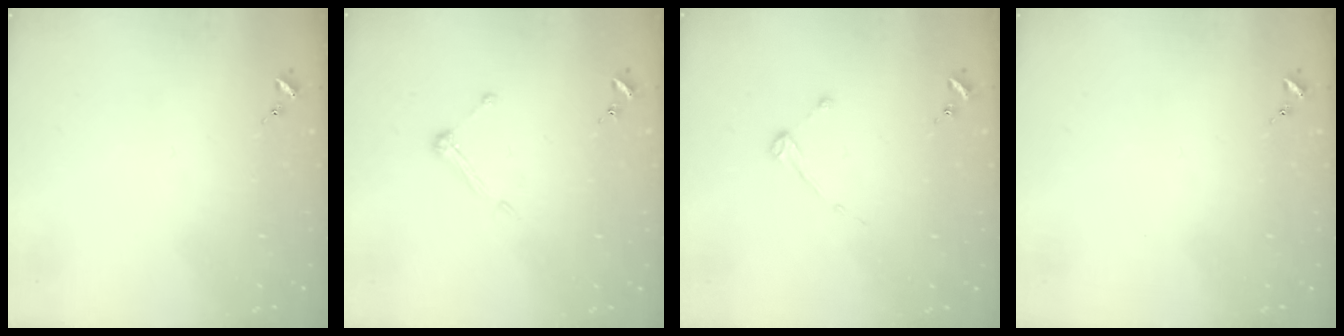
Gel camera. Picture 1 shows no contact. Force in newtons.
{"total": 5.7, "press": 5.7, "slide": 0.4}
{"total": 2.6, "press": 2.5, "slide": 0.4}
{"total": 0.0}